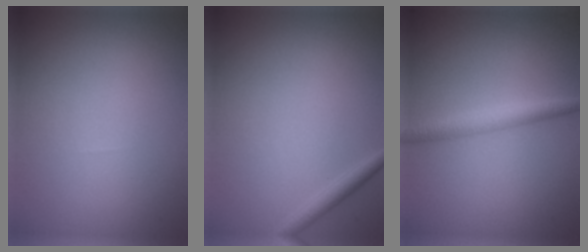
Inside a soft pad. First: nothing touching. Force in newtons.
{"total": 1.4, "press": 1.4, "slide": 0.1}
{"total": 2.5, "press": 2.5, "slide": 0.0}